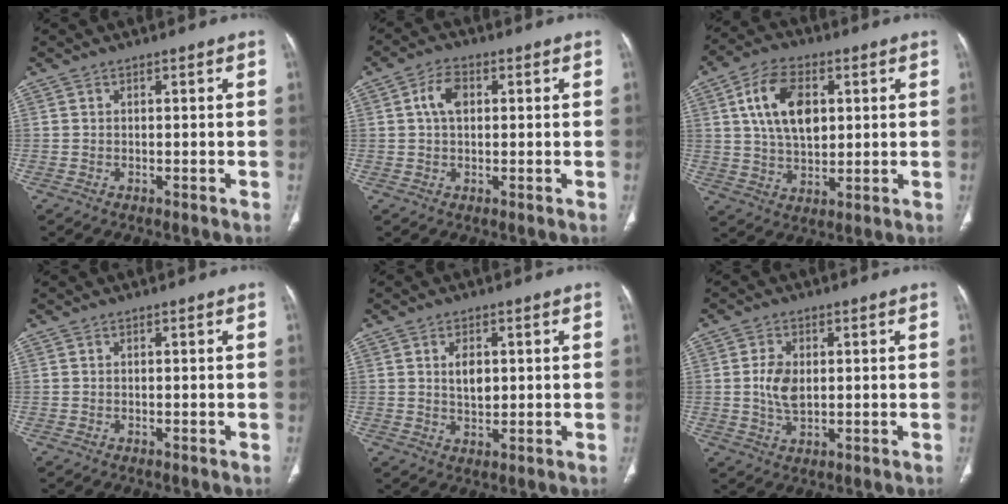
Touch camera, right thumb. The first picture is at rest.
{"total": 4.9, "force": [1.1, 3.1, 3.7], "torque": [-0.067, 0.010, 0.017]}
{"total": 12.6, "force": [3.3, 7.7, 9.5], "torque": [-0.153, -0.004, 0.058]}
{"total": 0.0}
{"total": 4.2, "force": [0.9, 2.4, 3.2], "torque": [-0.045, -0.007, 0.018]}
{"total": 5.4, "force": [0.5, 3.3, 4.3], "torque": [-0.080, -0.005, 0.011]}